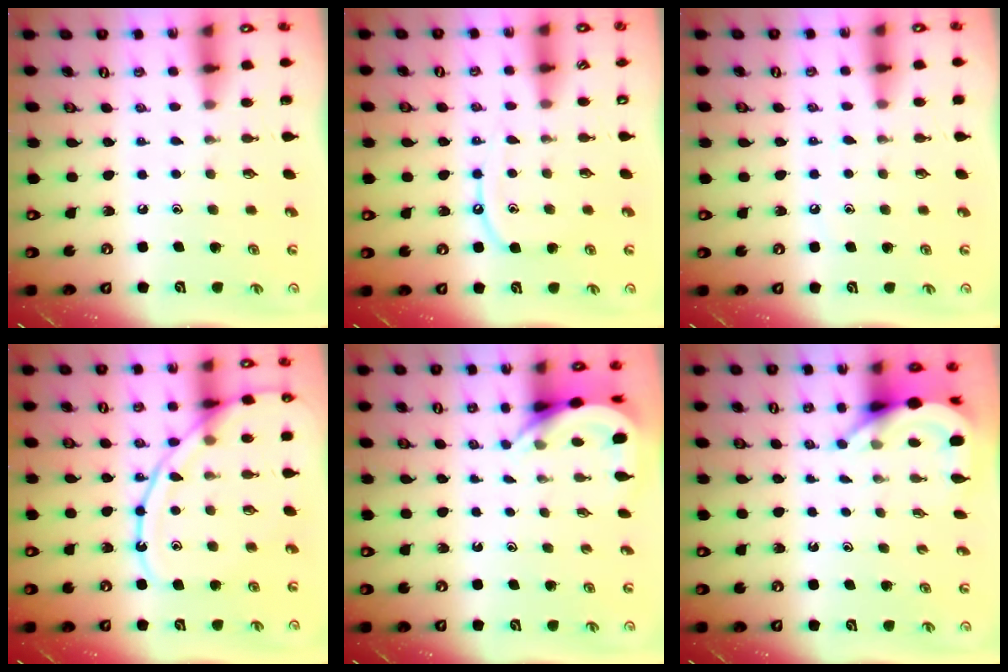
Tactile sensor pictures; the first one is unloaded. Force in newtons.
{"total": 8.3, "press": 8.2, "slide": 1.0}
{"total": 5.9, "press": 5.9, "slide": 0.9}
{"total": 12.9, "press": 12.9, "slide": 1.3}
{"total": 5.1, "press": 5.1, "slide": 0.2}
{"total": 5.8, "press": 5.8, "slide": 0.5}